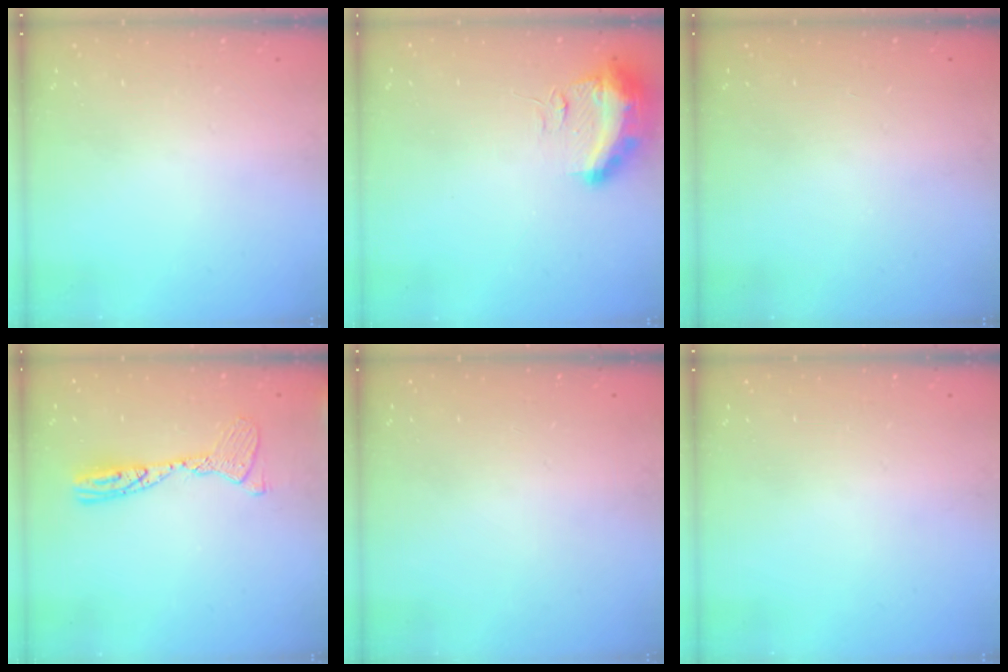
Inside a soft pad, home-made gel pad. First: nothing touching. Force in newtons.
{"total": 17.3, "press": 13.2, "slide": 11.2}
{"total": 0.0}
{"total": 12.0, "press": 11.9, "slide": 1.1}
{"total": 13.0, "press": 3.6, "slide": 12.5}
{"total": 0.0}